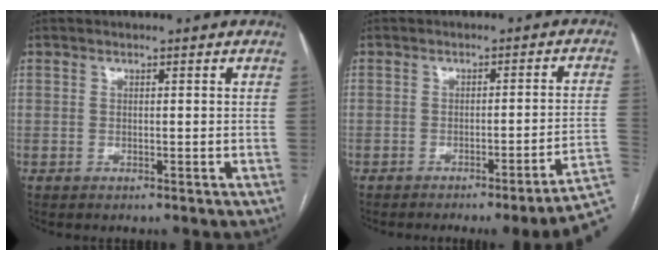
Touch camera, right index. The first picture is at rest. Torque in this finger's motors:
{"motor_torque": [-0.21, -1.29, 0.21, 0.09]}